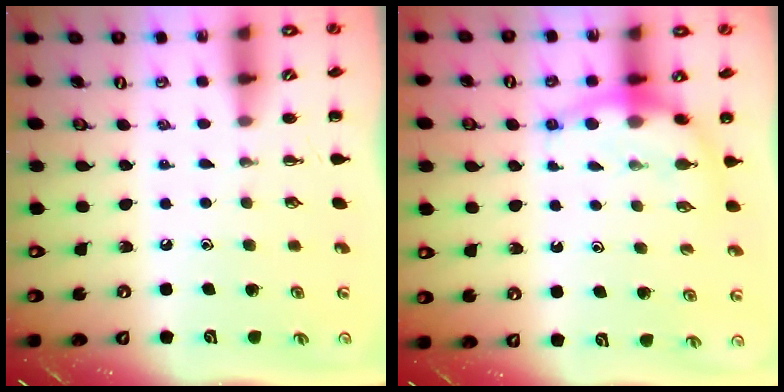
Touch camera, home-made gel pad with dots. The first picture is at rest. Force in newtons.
{"total": 7.3, "press": 7.2, "slide": 1.3}